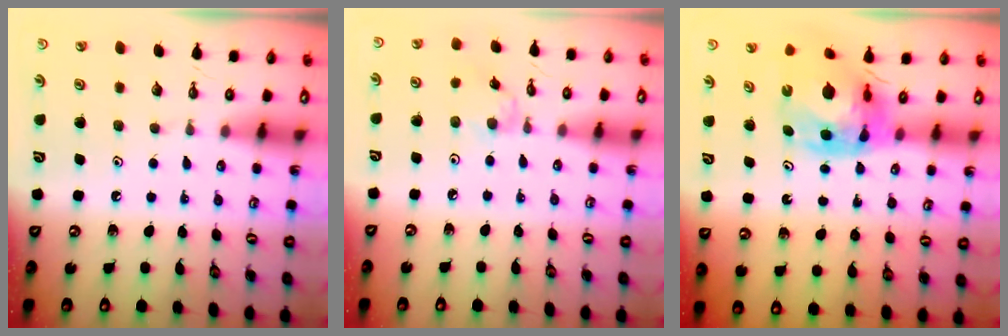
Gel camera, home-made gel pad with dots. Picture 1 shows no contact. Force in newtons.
{"total": 1.5, "press": 1.4, "slide": 0.4}
{"total": 9.4, "press": 9.3, "slide": 1.1}